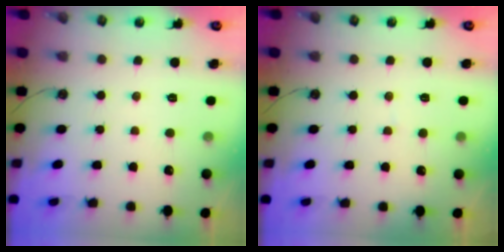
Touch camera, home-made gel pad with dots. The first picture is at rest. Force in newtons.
{"total": 2.0, "press": 2.0, "slide": 0.2}